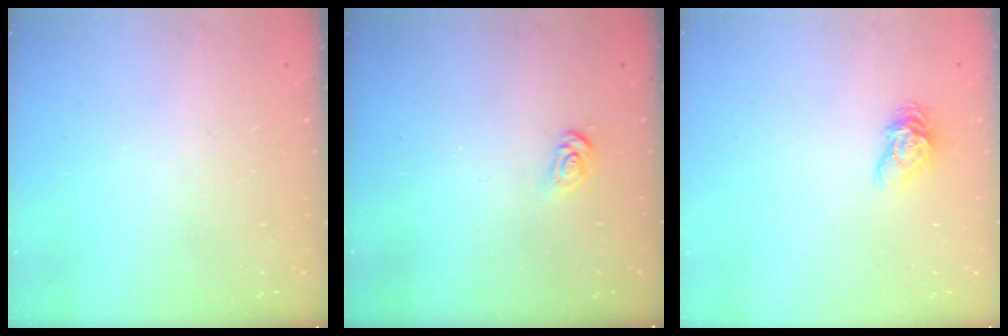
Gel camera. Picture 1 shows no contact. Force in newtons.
{"total": 3.8, "press": 3.8, "slide": 0.4}
{"total": 6.6, "press": 6.6, "slide": 0.6}